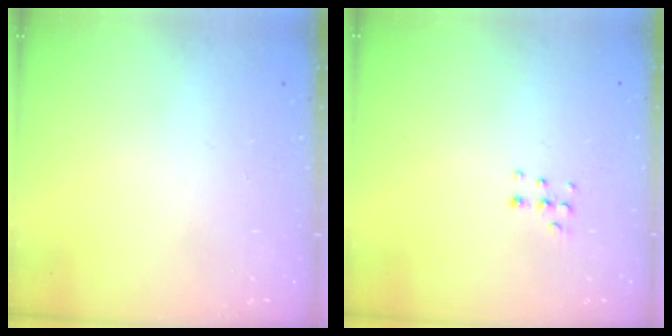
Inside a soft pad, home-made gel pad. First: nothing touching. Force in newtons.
{"total": 3.9, "press": 3.8, "slide": 1.0}